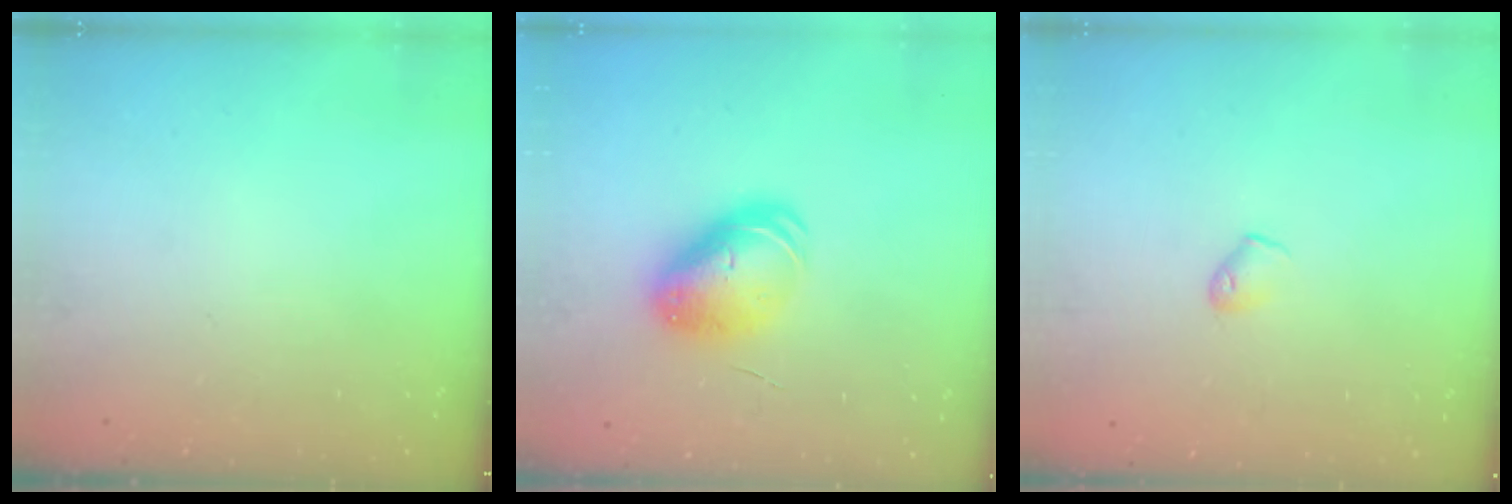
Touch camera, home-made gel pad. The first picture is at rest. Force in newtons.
{"total": 10.8, "press": 10.5, "slide": 2.2}
{"total": 4.6, "press": 4.5, "slide": 1.0}